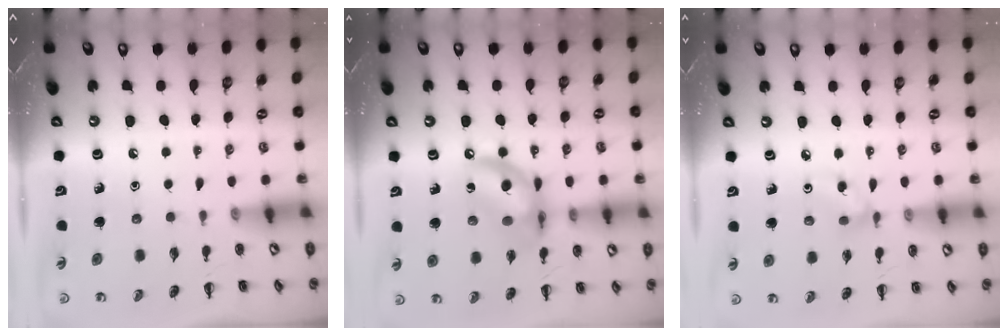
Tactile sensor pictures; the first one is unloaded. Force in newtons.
{"total": 12.4, "press": 11.9, "slide": 3.3}
{"total": 3.1, "press": 2.9, "slide": 1.1}